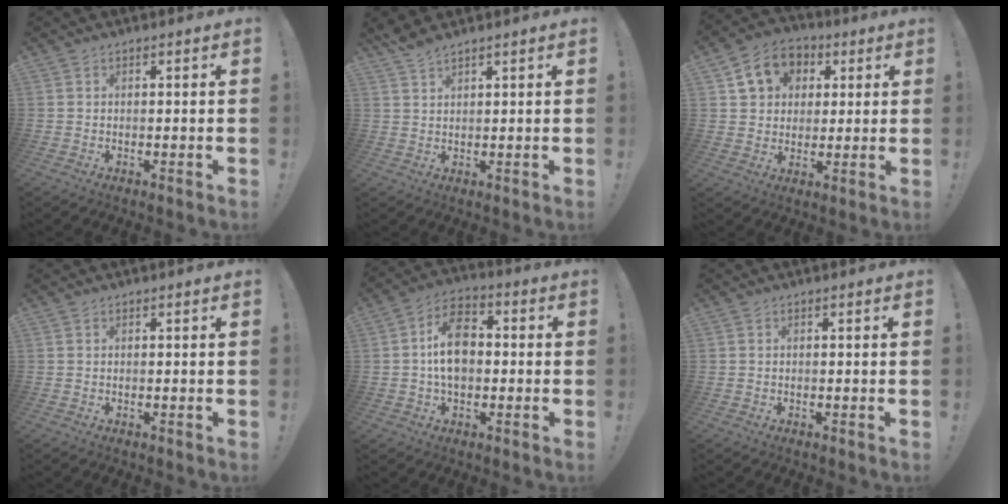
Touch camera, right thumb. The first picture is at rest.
{"total": 3.1, "force": [2.8, 0.3, 1.3], "torque": [-0.026, -0.017, 0.051]}
{"total": 11.1, "force": [4.3, 9.3, 4.3], "torque": [-0.060, -0.012, 0.086]}
{"total": 0.0}
{"total": 12.2, "force": [-0.4, 8.4, 8.8], "torque": [-0.144, 0.015, -0.007]}
{"total": 0.0}